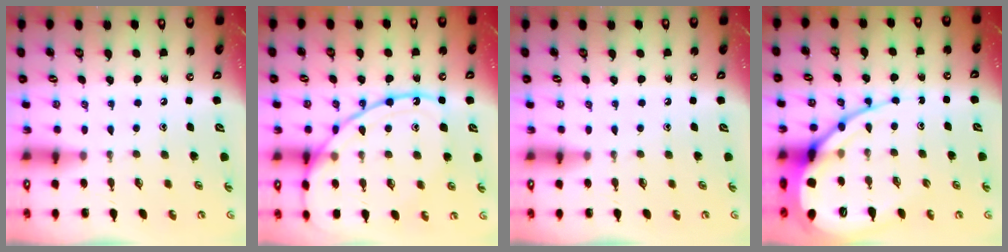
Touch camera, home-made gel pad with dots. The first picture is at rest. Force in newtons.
{"total": 16.1, "press": 16.0, "slide": 1.6}
{"total": 0.0}
{"total": 14.0, "press": 13.9, "slide": 1.6}